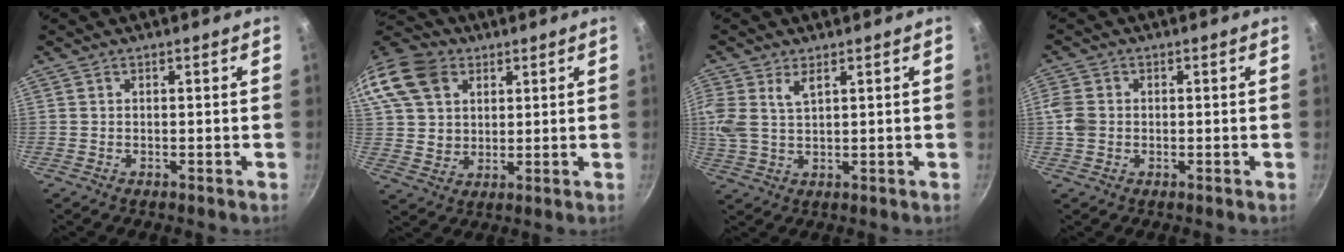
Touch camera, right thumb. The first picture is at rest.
{"total": 19.6, "force": [8.2, 14.8, 9.8], "torque": [-0.212, 0.017, 0.152]}
{"total": 8.6, "force": [3.7, 4.7, 6.1], "torque": [-0.136, -0.001, 0.075]}
{"total": 4.0, "force": [-0.2, 3.3, 2.2], "torque": [-0.042, 0.006, -0.008]}